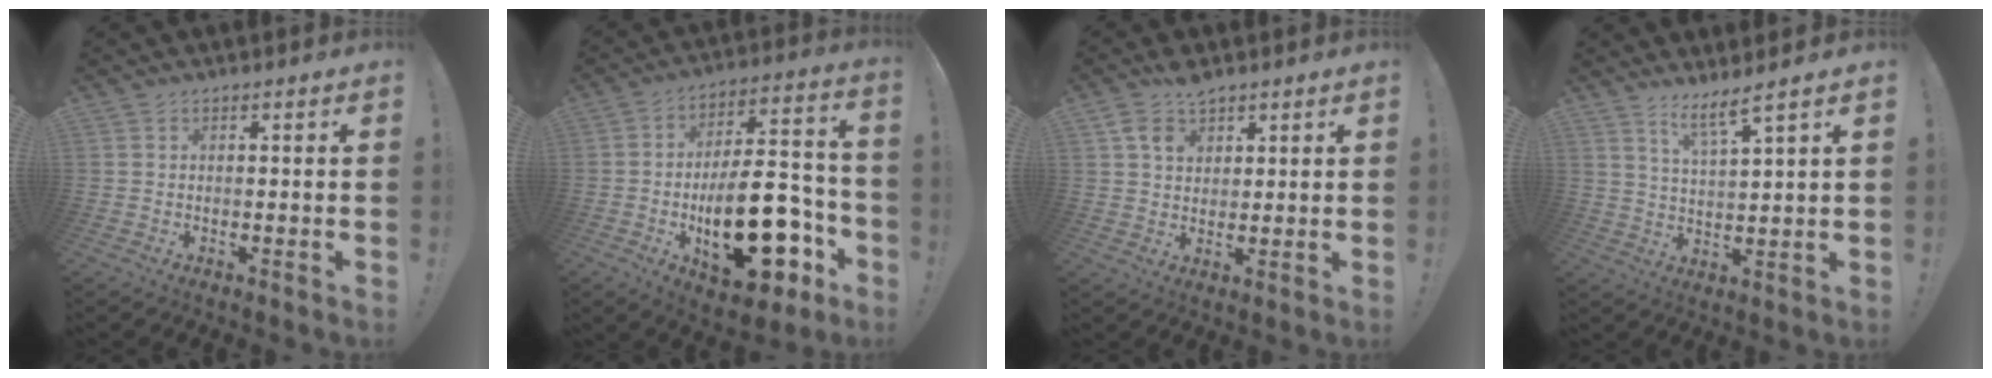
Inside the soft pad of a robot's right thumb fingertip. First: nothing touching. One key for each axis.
{"total": 24.3, "fx": -7.9, "fy": 11.1, "fz": 20.1, "tx": -0.328, "ty": 0.057, "tz": -0.115}
{"total": 6.9, "fx": 3.9, "fy": 4.6, "fz": 3.3, "tx": -0.044, "ty": -0.014, "tz": 0.073}
{"total": 7.2, "fx": 5.5, "fy": 0.5, "fz": 4.6, "tx": -0.083, "ty": -0.031, "tz": 0.094}